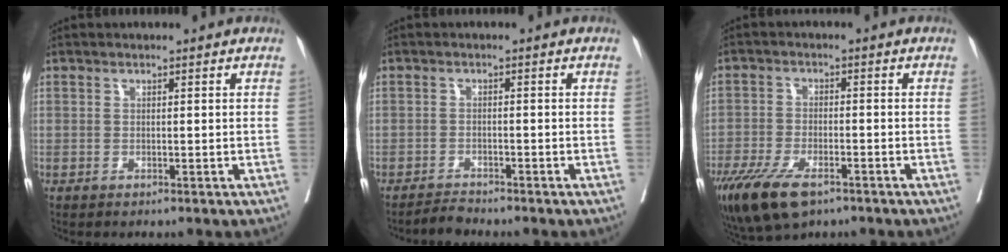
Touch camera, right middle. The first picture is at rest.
{"total": 1.8, "force": [-1.8, -0.2, -0.1], "torque": [0.003, -0.009, -0.031]}
{"total": 10.9, "force": [-7.1, 4.2, 7.2], "torque": [-0.137, -0.019, -0.121]}